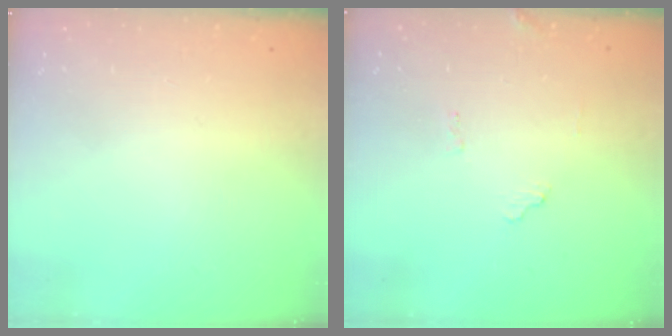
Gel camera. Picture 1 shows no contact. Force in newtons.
{"total": 8.5, "press": 8.4, "slide": 0.5}